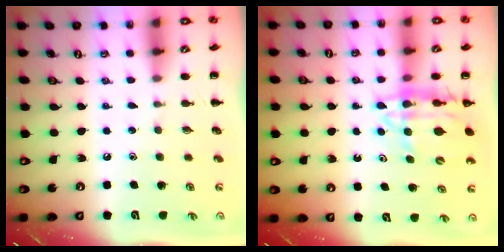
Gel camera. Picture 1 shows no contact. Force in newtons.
{"total": 12.7, "press": 12.2, "slide": 3.5}